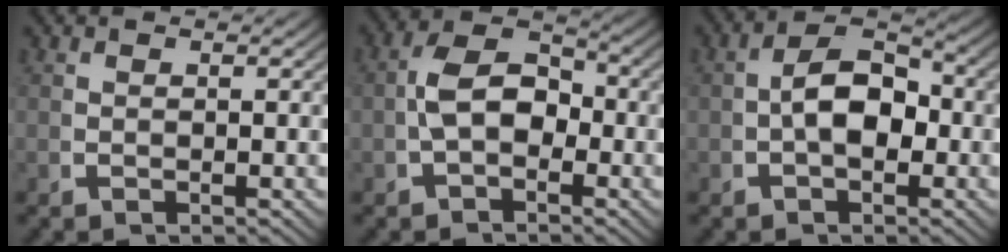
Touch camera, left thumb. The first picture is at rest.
{"total": 6.6, "force": [-0.6, 4.6, 4.8], "torque": [-0.083, -0.014, -0.006]}
{"total": 6.4, "force": [-0.2, 3.9, 5.0], "torque": [-0.081, -0.011, -0.001]}